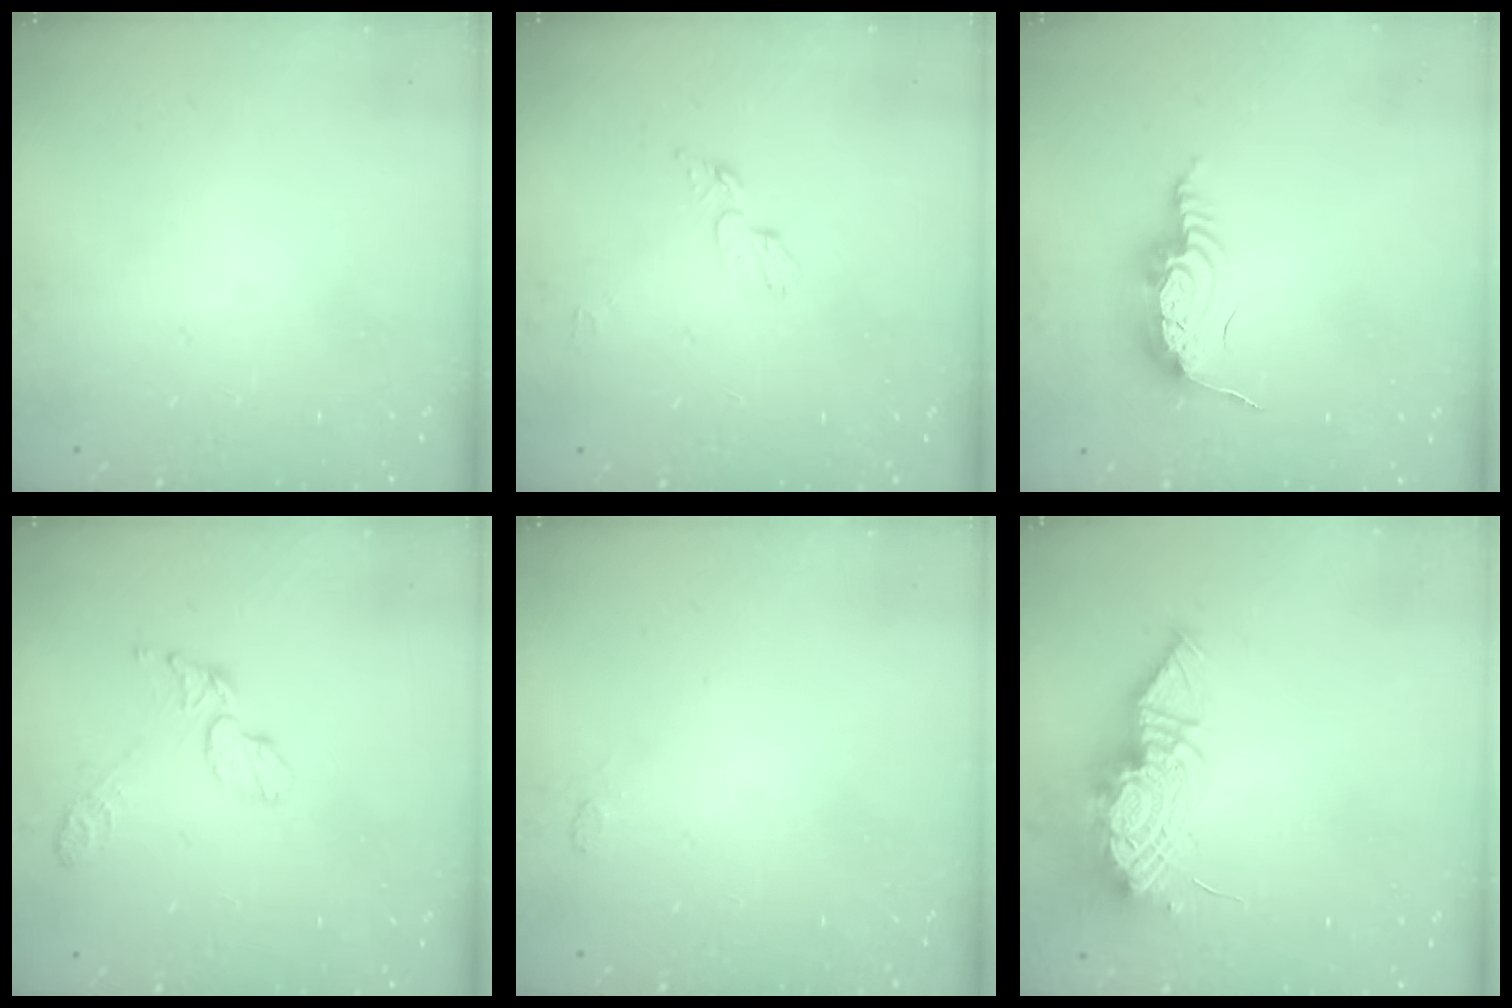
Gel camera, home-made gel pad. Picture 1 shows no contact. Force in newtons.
{"total": 4.3, "press": 4.3, "slide": 0.5}
{"total": 12.4, "press": 12.4, "slide": 0.8}
{"total": 6.0, "press": 6.0, "slide": 0.3}
{"total": 3.9, "press": 3.2, "slide": 2.2}
{"total": 19.1, "press": 15.7, "slide": 10.8}